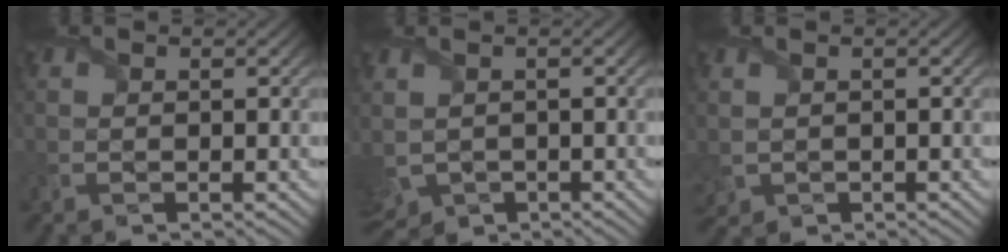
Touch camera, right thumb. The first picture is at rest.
{"total": 4.0, "force": [-1.0, 2.8, 2.6], "torque": [-0.079, -0.025, -0.012]}
{"total": 2.3, "force": [-0.2, 1.9, 1.2], "torque": [-0.045, -0.011, -0.004]}